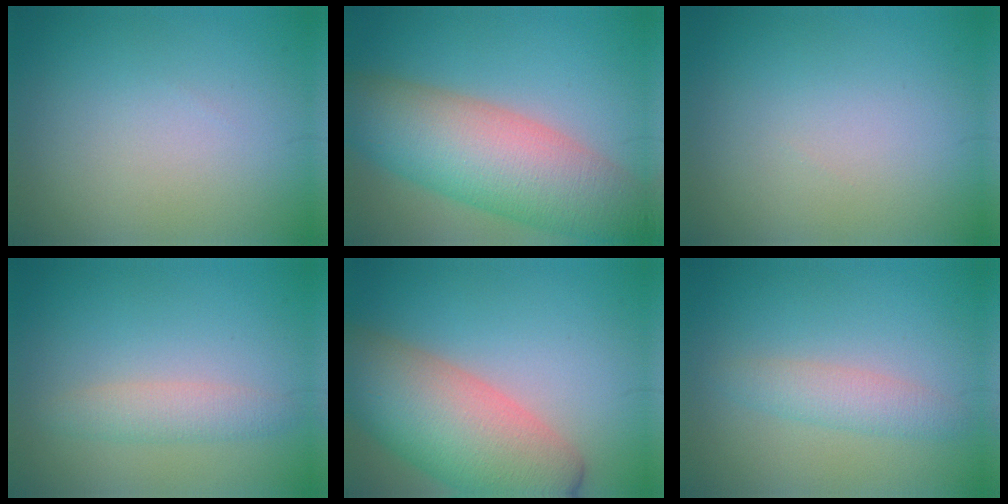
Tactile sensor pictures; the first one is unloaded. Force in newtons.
{"total": 11.0, "press": 10.9, "slide": 0.8}
{"total": 0.0}
{"total": 2.2, "press": 2.2, "slide": 0.1}
{"total": 10.3, "press": 10.2, "slide": 0.9}
{"total": 2.5, "press": 2.5, "slide": 0.2}